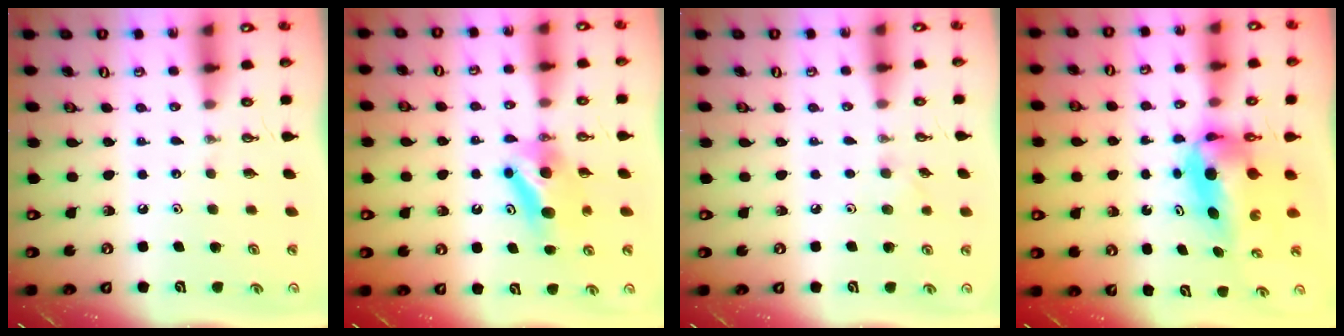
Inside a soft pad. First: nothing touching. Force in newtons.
{"total": 8.0, "press": 5.9, "slide": 5.4}
{"total": 3.6, "press": 3.5, "slide": 0.9}
{"total": 7.1, "press": 6.7, "slide": 2.4}